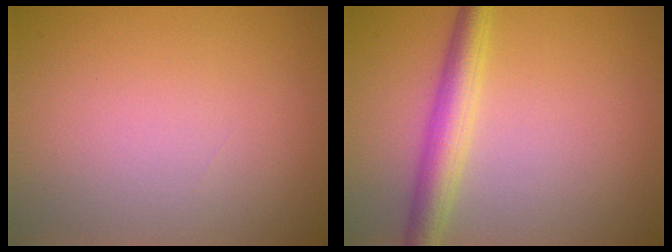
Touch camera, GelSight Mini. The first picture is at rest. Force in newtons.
{"total": 3.9, "press": 3.9, "slide": 0.1}